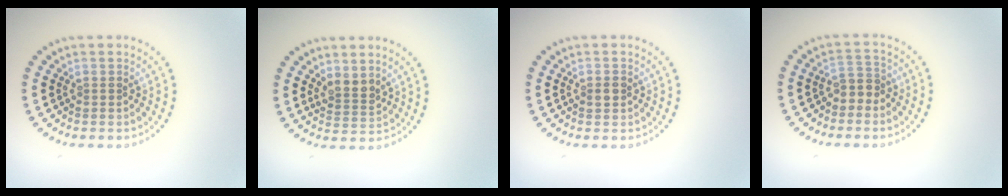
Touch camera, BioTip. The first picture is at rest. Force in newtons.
{"total": 2.1, "press": 1.7, "slide": 1.2}
{"total": 1.3, "press": 1.3, "slide": 0.0}
{"total": 1.9, "press": 1.6, "slide": 1.0}